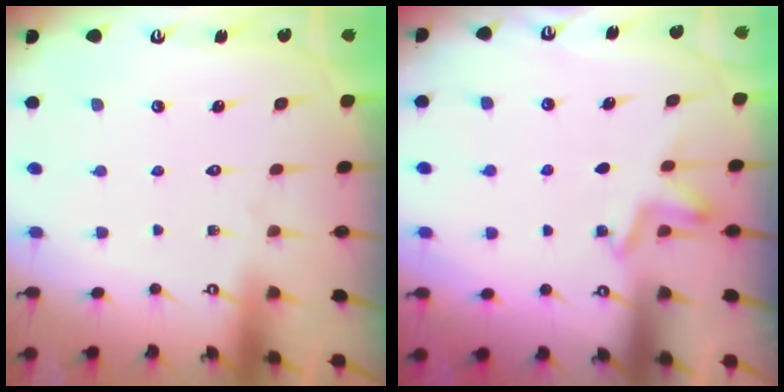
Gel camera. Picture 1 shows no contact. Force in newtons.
{"total": 2.4, "press": 2.2, "slide": 1.1}